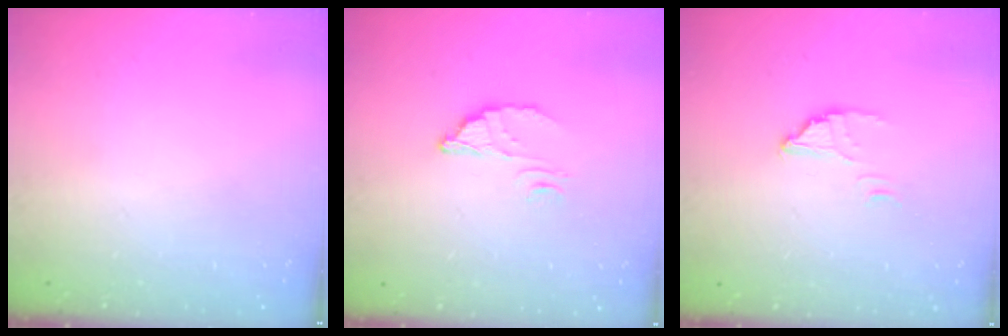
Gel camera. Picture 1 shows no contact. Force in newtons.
{"total": 3.3, "press": 3.3, "slide": 0.2}
{"total": 2.8, "press": 2.8, "slide": 0.1}